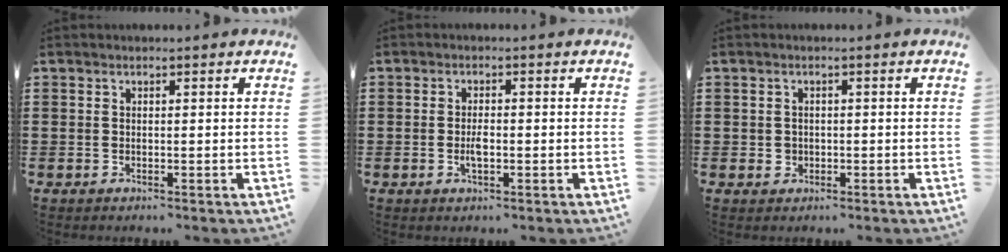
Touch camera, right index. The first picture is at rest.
{"total": 2.4, "force": [-0.6, 0.9, 2.1], "torque": [-0.039, 0.002, -0.010]}
{"total": 1.3, "force": [-0.3, 1.2, 0.3], "torque": [-0.010, 0.005, -0.007]}